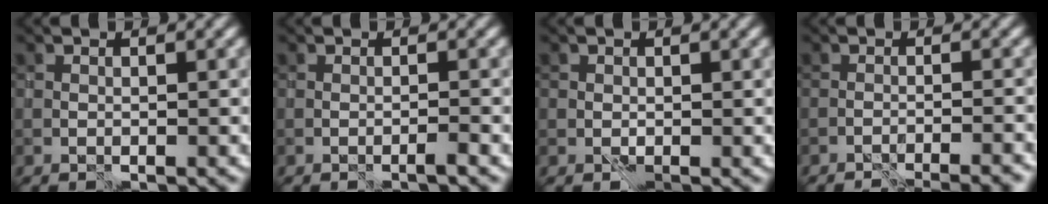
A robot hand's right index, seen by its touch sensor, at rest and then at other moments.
{"total": 1.1, "force": [-0.6, -0.8, 0.2], "torque": [-0.001, -0.001, -0.013]}
{"total": 1.0, "force": [0.4, 0.9, 0.2], "torque": [-0.005, 0.001, 0.007]}
{"total": 5.3, "force": [-5.2, 0.1, 1.0], "torque": [0.005, 0.013, -0.065]}